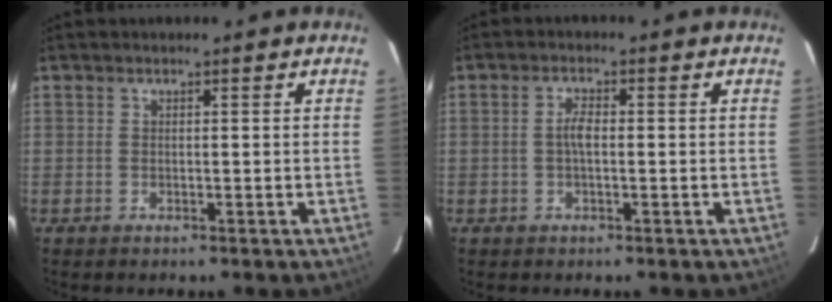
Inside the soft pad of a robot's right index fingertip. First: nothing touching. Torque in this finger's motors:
{"motor_torque": [0.42, 0.00, 0.32, 0.05]}